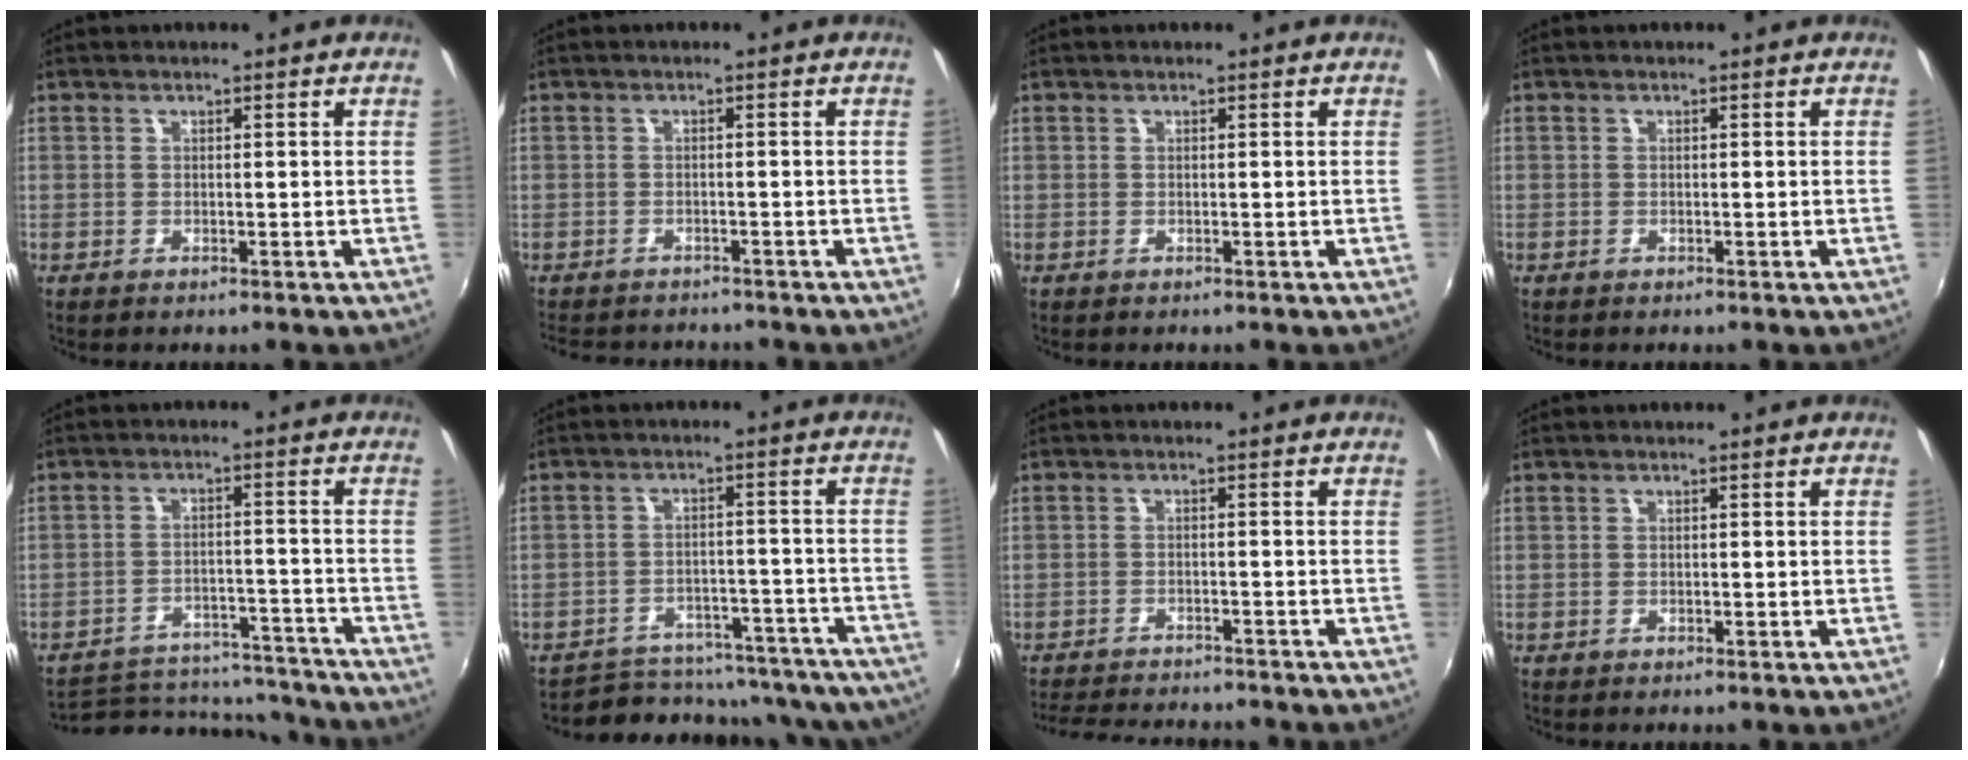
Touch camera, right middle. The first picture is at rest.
{"total": 6.6, "force": [-6.1, 2.0, 1.9], "torque": [-0.052, -0.016, -0.093]}
{"total": 0.0}
{"total": 0.0}
{"total": 19.0, "force": [-17.4, 5.4, 5.3], "torque": [-0.112, 0.022, -0.225]}
{"total": 23.7, "force": [-20.8, 8.9, 7.0], "torque": [-0.133, 0.035, -0.240]}
{"total": 10.7, "force": [-9.8, 2.1, 3.7], "torque": [-0.093, -0.011, -0.149]}
{"total": 0.0}